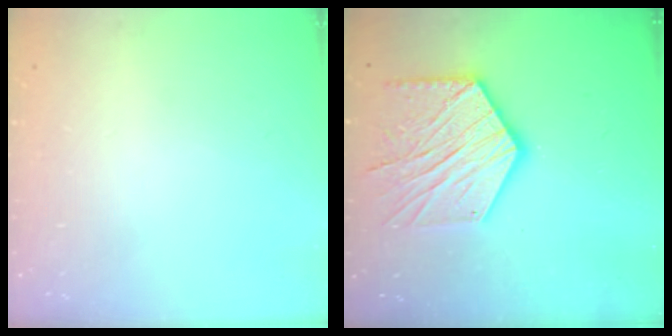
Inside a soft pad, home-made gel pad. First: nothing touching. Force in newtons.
{"total": 18.3, "press": 18.2, "slide": 1.6}